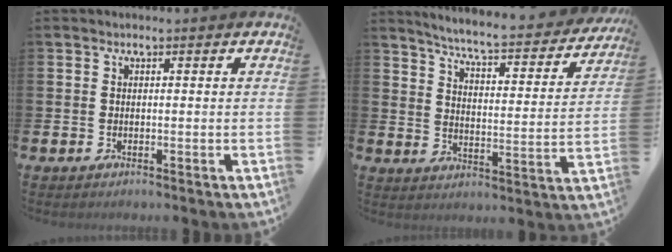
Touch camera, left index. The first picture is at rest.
{"total": 5.8, "force": [5.4, 0.0, 2.1], "torque": [-0.060, -0.049, 0.084]}